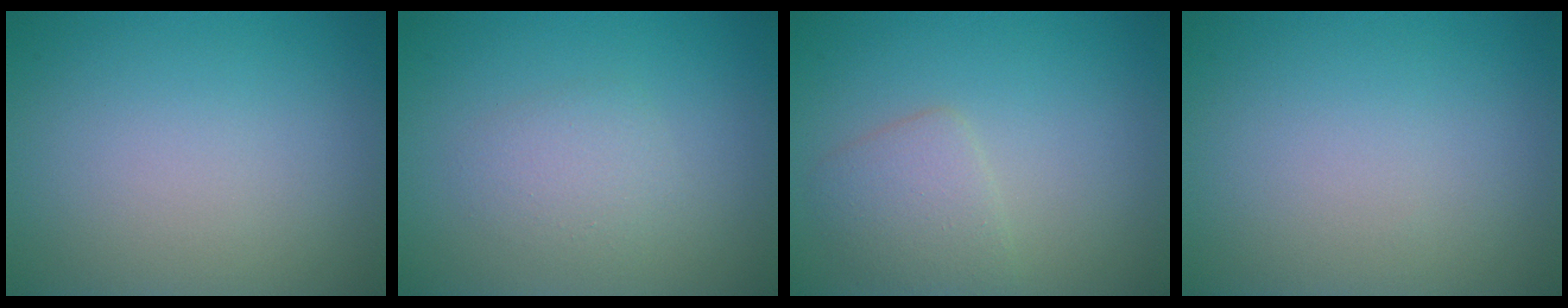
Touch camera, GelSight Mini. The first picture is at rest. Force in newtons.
{"total": 1.9, "press": 1.9, "slide": 0.0}
{"total": 2.5, "press": 2.5, "slide": 0.2}
{"total": 0.0}